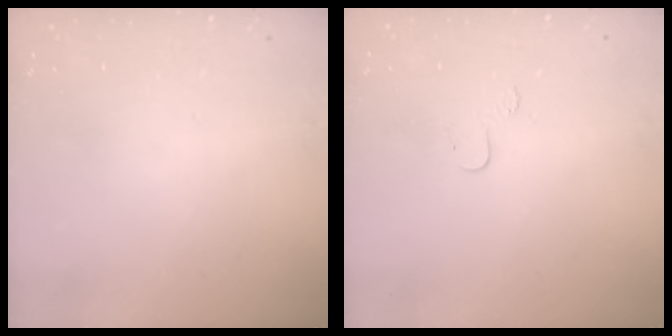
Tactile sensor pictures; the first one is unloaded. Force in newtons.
{"total": 4.8, "press": 4.8, "slide": 0.5}